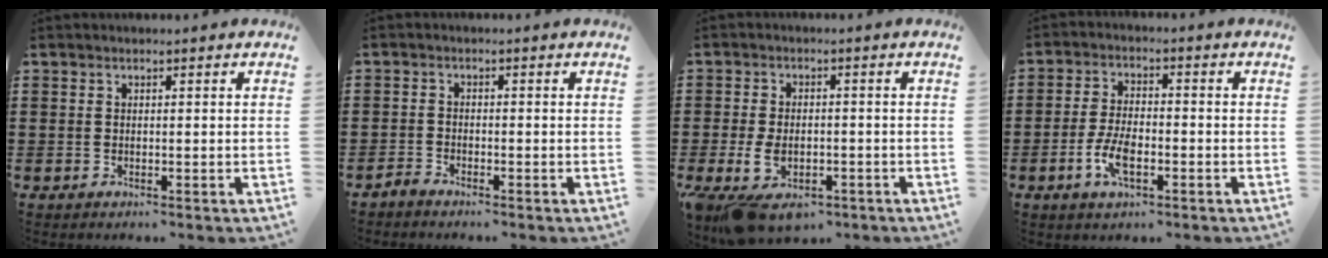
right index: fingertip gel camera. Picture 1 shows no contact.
{"total": 1.6, "force": [-1.6, 0.1, 0.0], "torque": [-0.006, 0.005, -0.033]}
{"total": 5.5, "force": [-2.4, 3.2, 3.8], "torque": [-0.093, -0.003, -0.049]}
{"total": 3.9, "force": [-1.4, 1.6, 3.3], "torque": [-0.079, -0.003, -0.029]}